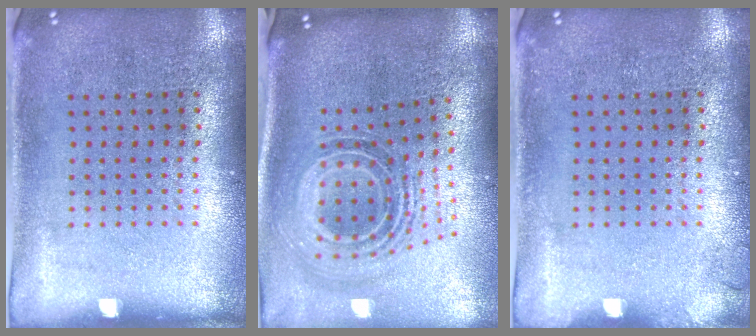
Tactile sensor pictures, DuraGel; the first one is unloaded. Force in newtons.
{"total": 1.7, "press": 1.3, "slide": 1.1}
{"total": 0.7, "press": 0.7, "slide": 0.2}